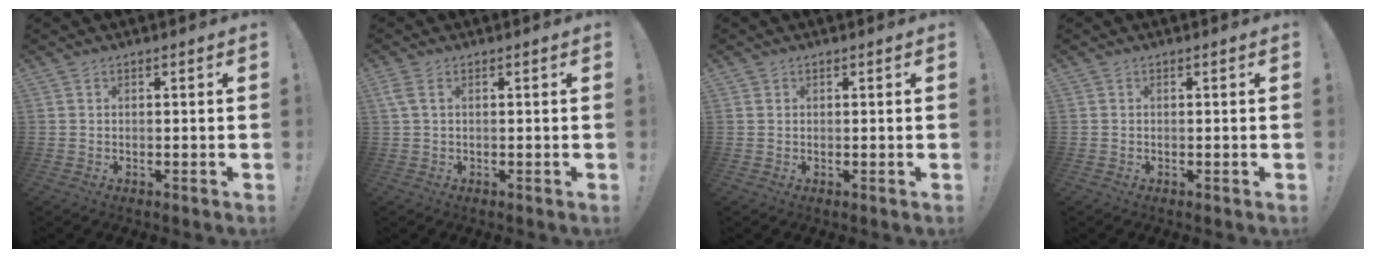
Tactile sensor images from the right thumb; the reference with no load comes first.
{"total": 2.5, "force": [0.9, 0.8, 2.2], "torque": [-0.050, 0.004, 0.019]}
{"total": 0.5, "force": [0.3, 0.4, 0.0], "torque": [0.001, 0.001, 0.006]}
{"total": 0.0}